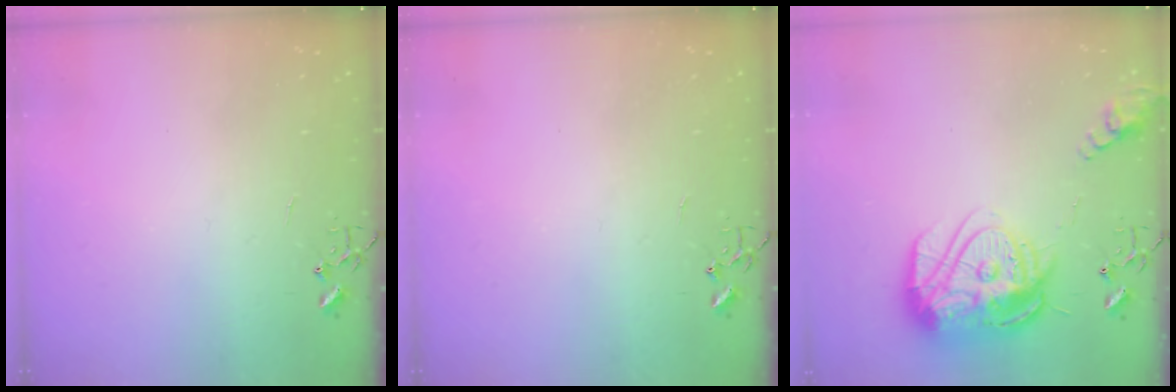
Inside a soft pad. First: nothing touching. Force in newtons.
{"total": 0.0}
{"total": 18.8, "press": 18.8, "slide": 1.8}